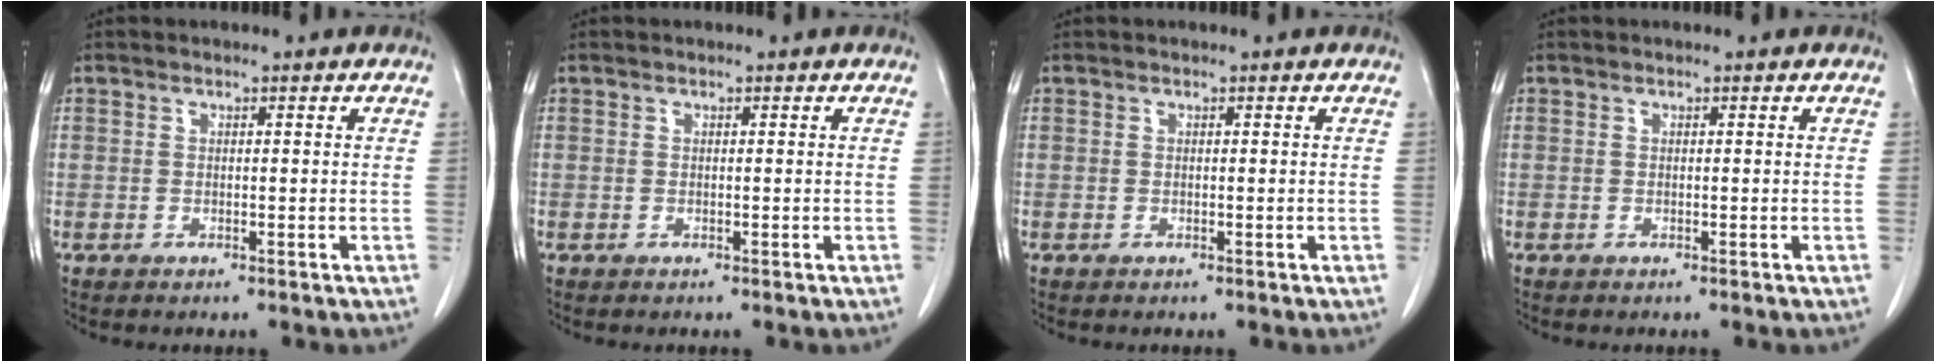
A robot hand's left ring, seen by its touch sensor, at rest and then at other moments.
{"total": 0.0}
{"total": 0.0}
{"total": 0.0}